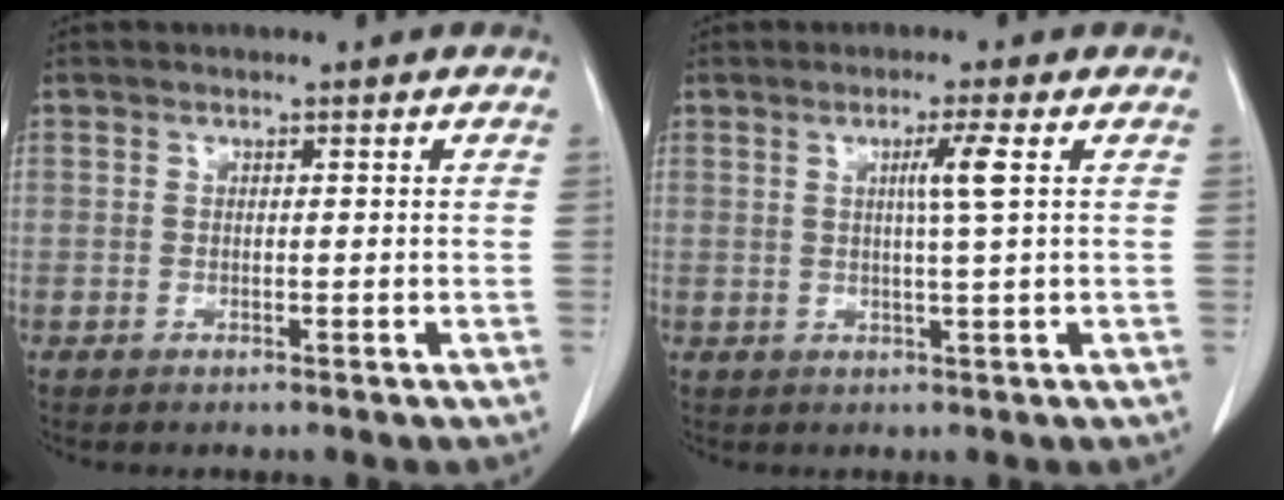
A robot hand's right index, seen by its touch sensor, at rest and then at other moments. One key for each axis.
{"total": 3.6, "fx": 1.0, "fy": -0.9, "fz": 3.4, "tx": -0.059, "ty": -0.004, "tz": 0.016}